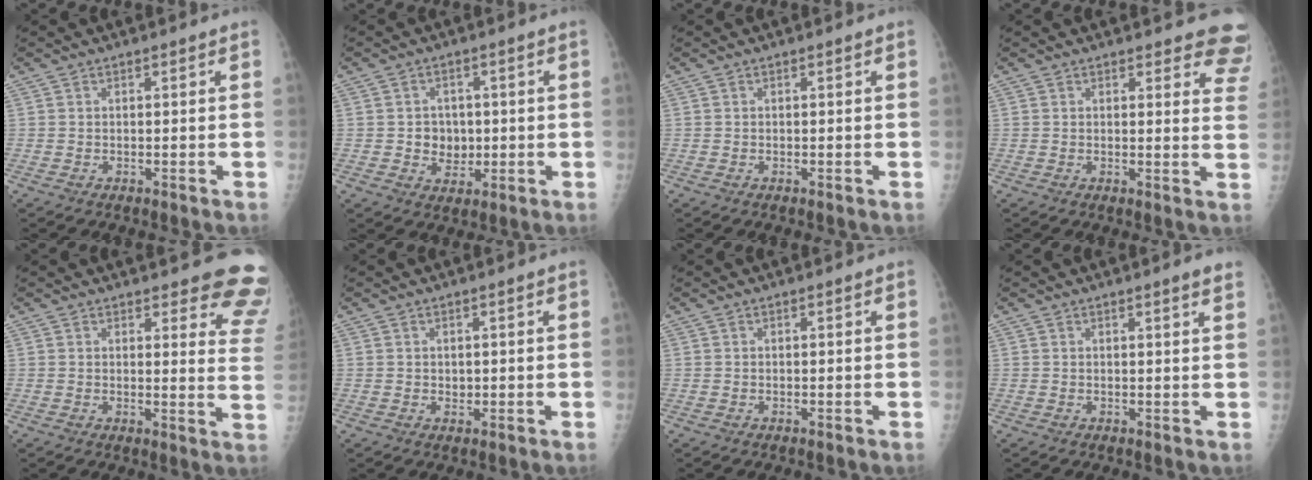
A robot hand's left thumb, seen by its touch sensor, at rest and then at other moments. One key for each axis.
{"total": 5.1, "fx": -0.1, "fy": 4.5, "fz": 2.4, "tx": -0.007, "ty": 0.004, "tz": 0.004}
{"total": 0.0}
{"total": 8.7, "fx": 7.9, "fy": 2.9, "fz": 2.3, "tx": 0.025, "ty": -0.040, "tz": 0.057}
{"total": 11.3, "fx": 10.2, "fy": 2.9, "fz": 3.9, "tx": 0.003, "ty": -0.080, "tz": 0.085}
{"total": 1.1, "fx": 0.2, "fy": 1.0, "fz": 0.5, "tx": -0.003, "ty": -0.001, "tz": 0.006}
{"total": 0.0}
{"total": 2.2, "fx": 1.6, "fy": -0.1, "fz": 1.5, "tx": -0.018, "ty": -0.004, "tz": 0.020}